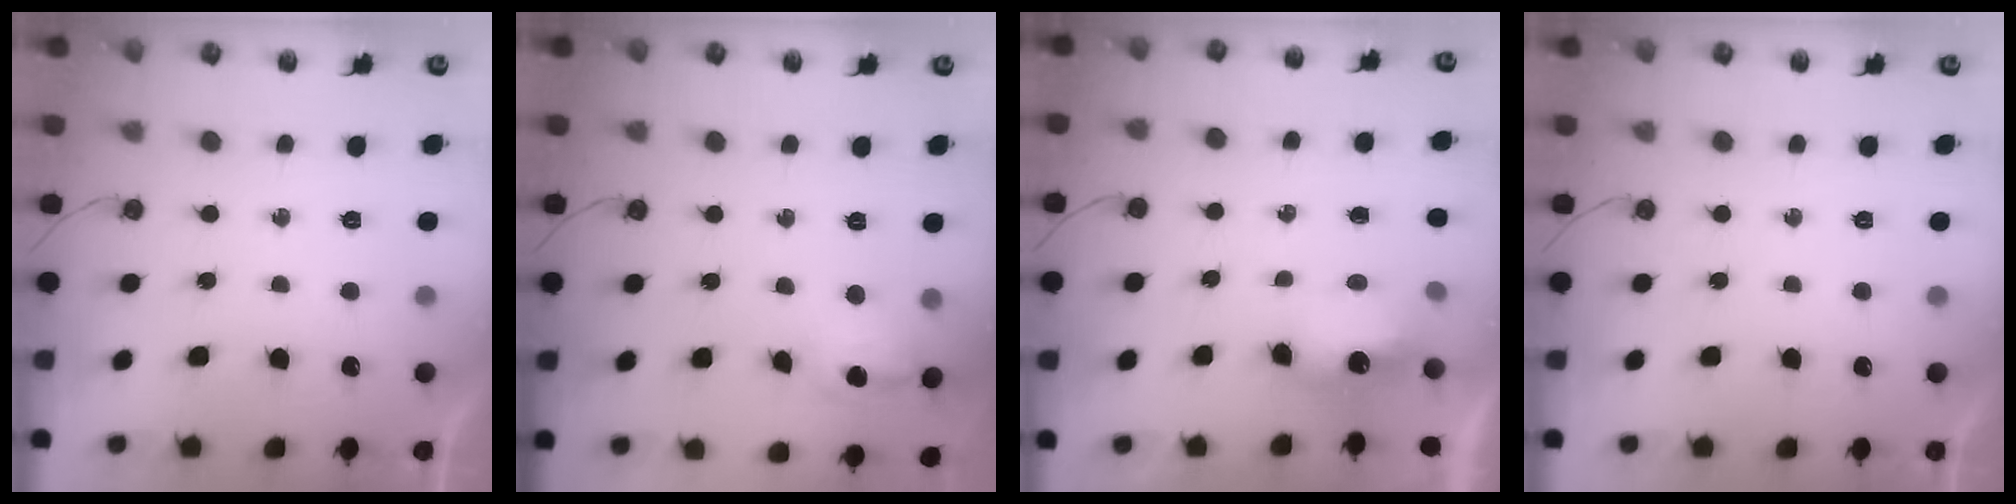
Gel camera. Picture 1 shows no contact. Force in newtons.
{"total": 12.1, "press": 12.0, "slide": 1.0}
{"total": 6.2, "press": 6.2, "slide": 0.2}
{"total": 0.0}